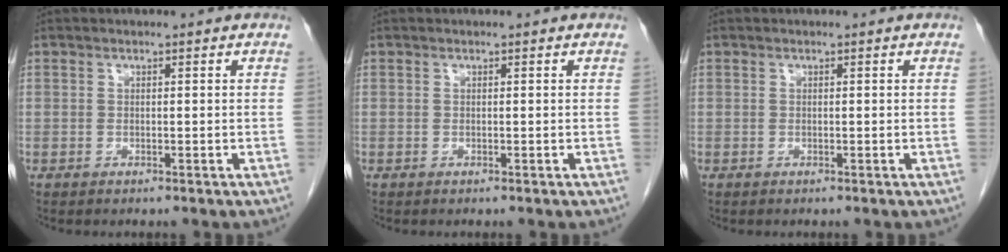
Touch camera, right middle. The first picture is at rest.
{"total": 0.0}
{"total": 0.0}